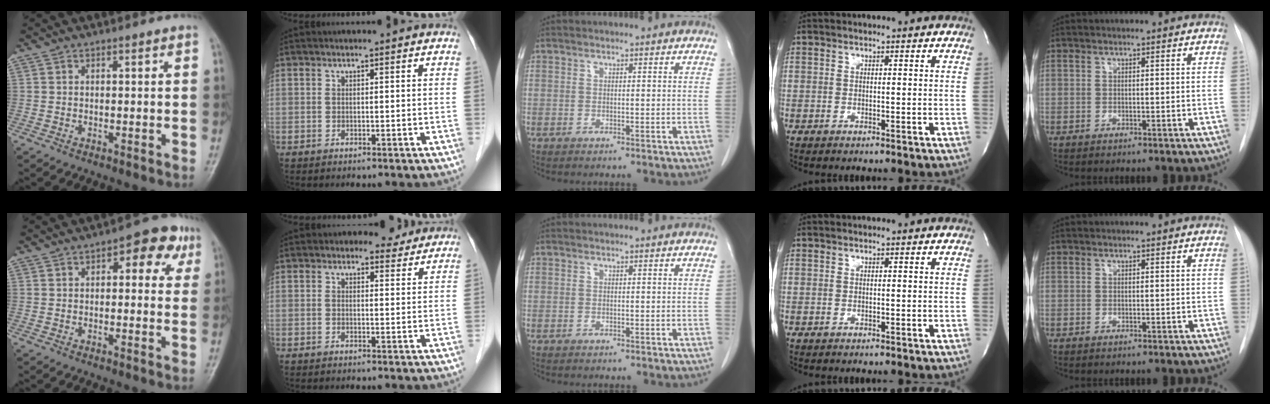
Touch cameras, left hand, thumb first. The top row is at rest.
{"thumb": {"total": 7.8, "force": [3.0, 4.1, 5.9], "torque": [-0.035, 0.008, 0.026]}, "index": {"total": 3.0, "force": [2.5, 1.6, 0.3], "torque": [-0.004, -0.002, 0.025]}}